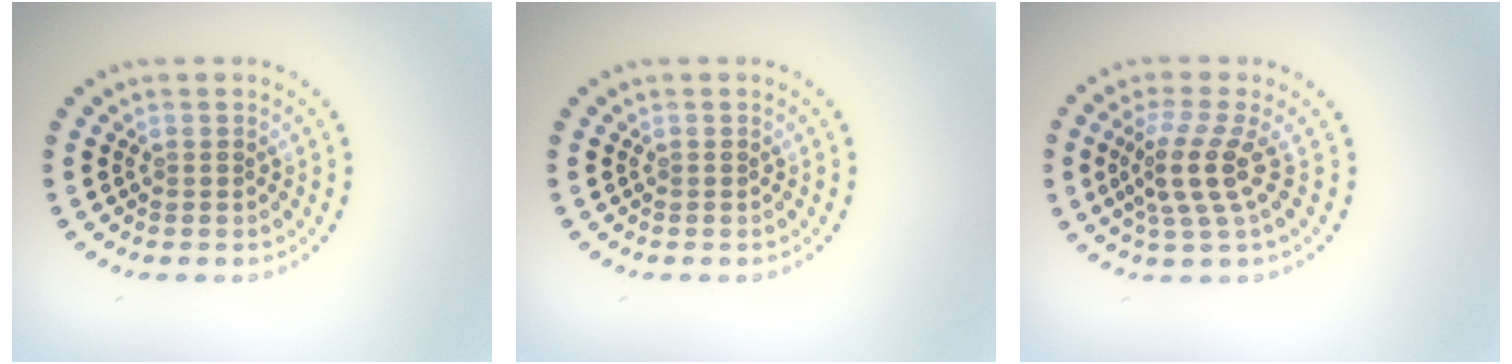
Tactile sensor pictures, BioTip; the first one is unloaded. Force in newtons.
{"total": 0.0}
{"total": 3.8, "press": 2.6, "slide": 2.7}